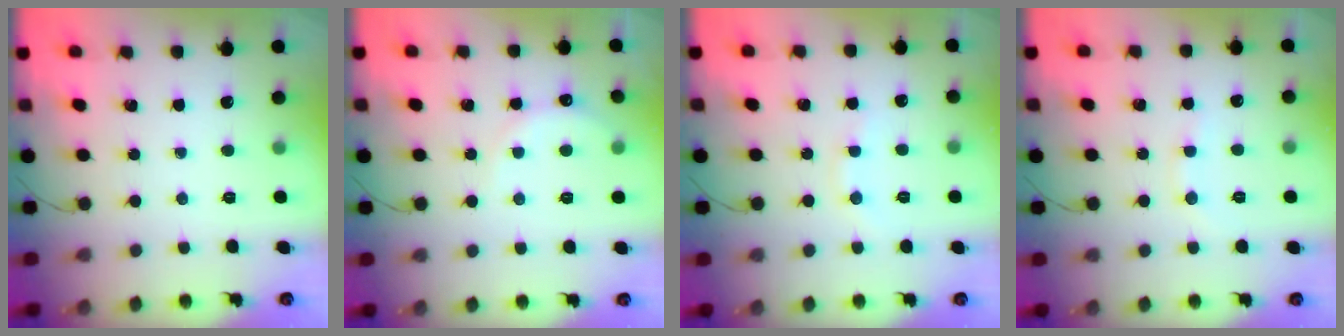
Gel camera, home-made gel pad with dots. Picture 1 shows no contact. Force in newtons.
{"total": 6.7, "press": 6.6, "slide": 1.5}
{"total": 7.4, "press": 7.2, "slide": 1.6}
{"total": 7.3, "press": 7.1, "slide": 1.5}